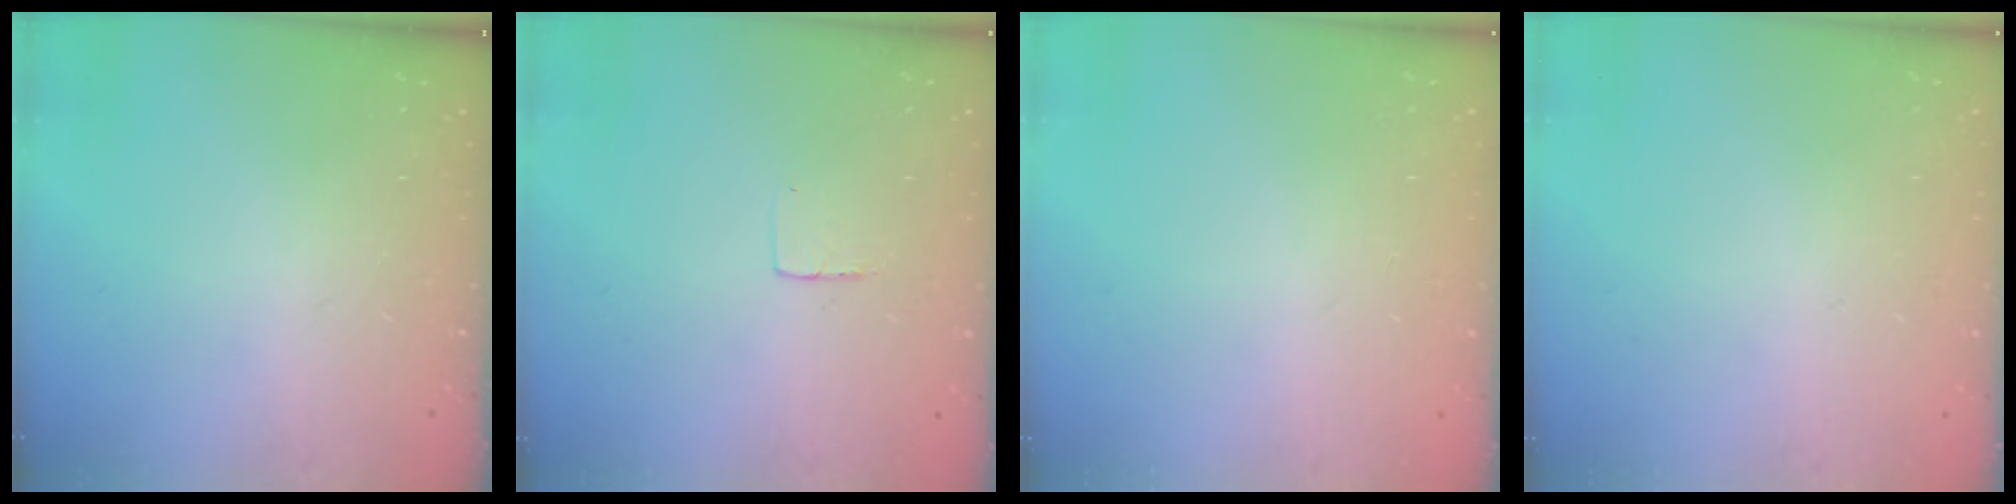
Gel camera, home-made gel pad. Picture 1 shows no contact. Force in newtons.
{"total": 3.0, "press": 3.0, "slide": 0.2}
{"total": 0.0}
{"total": 0.0}